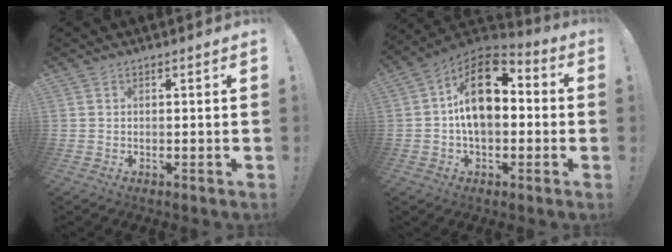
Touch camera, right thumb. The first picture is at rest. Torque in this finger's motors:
{"motor_torque": [0.56, 0.53, 0.19, -0.01, 0.30]}